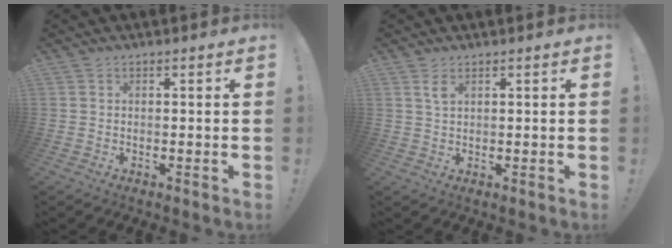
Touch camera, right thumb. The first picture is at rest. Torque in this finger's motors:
{"motor_torque": [-0.08, 0.09, -0.02, 0.24, -0.02]}